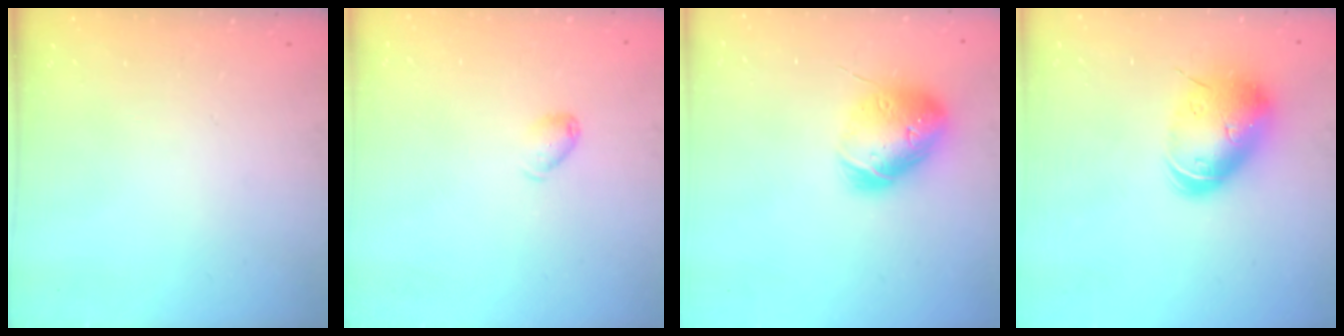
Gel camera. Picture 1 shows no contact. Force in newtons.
{"total": 5.2, "press": 5.1, "slide": 0.9}
{"total": 17.7, "press": 17.4, "slide": 2.8}
{"total": 14.6, "press": 14.4, "slide": 2.3}